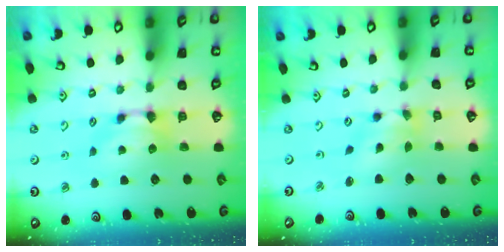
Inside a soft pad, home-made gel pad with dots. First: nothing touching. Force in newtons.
{"total": 1.8, "press": 1.1, "slide": 1.4}